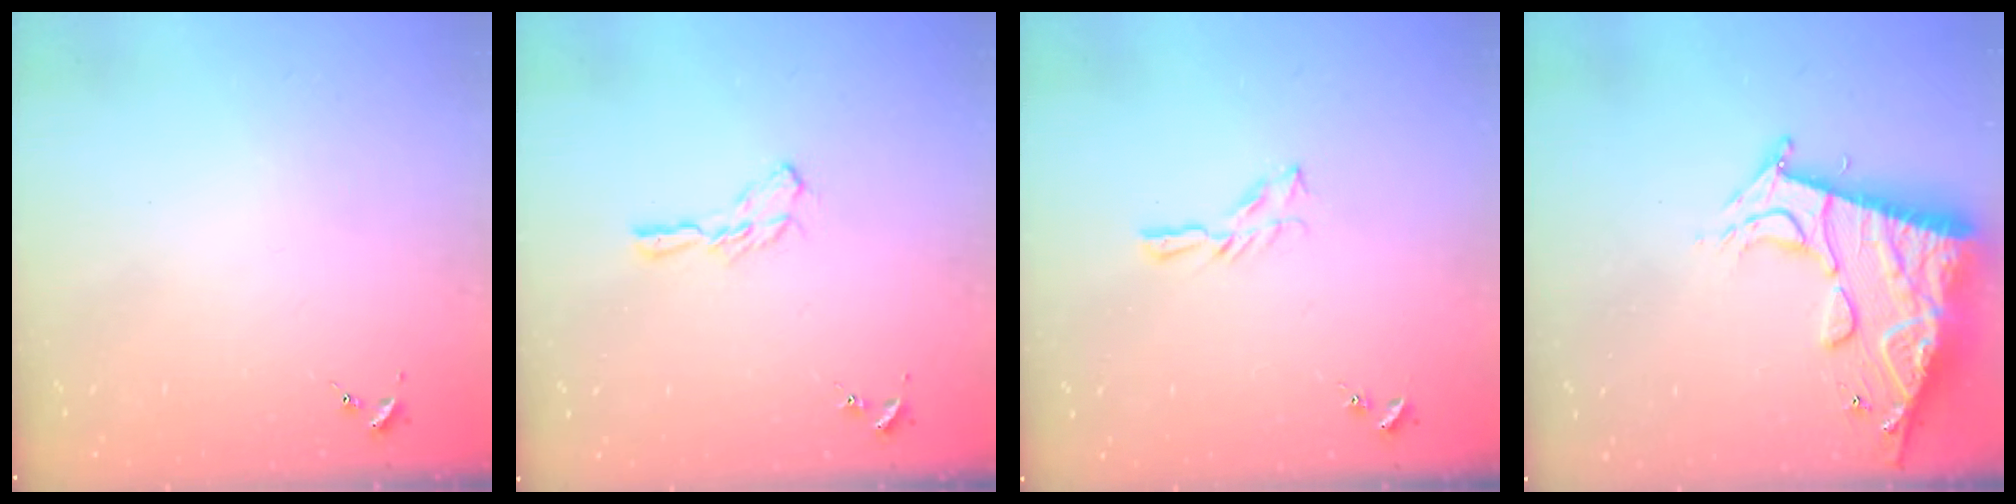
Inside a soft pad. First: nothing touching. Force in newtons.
{"total": 5.7, "press": 5.7, "slide": 0.4}
{"total": 5.1, "press": 5.1, "slide": 0.5}
{"total": 18.9, "press": 18.8, "slide": 1.8}